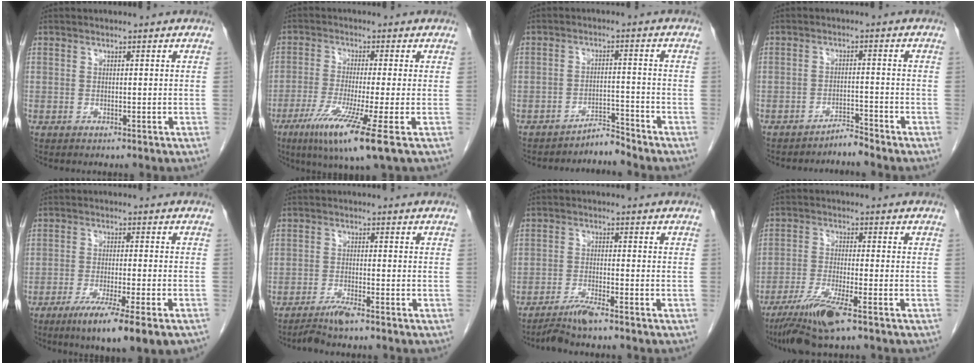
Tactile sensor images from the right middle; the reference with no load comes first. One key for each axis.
{"total": 10.7, "fx": -5.4, "fy": -0.9, "fz": 9.2, "tx": -0.174, "ty": -0.039, "tz": -0.094}
{"total": 3.1, "fx": -3.0, "fy": -0.3, "fz": -0.4, "tx": 0.019, "ty": -0.005, "tz": -0.049}
{"total": 2.3, "fx": -2.3, "fy": -0.4, "fz": -0.1, "tx": 0.013, "ty": -0.008, "tz": -0.038}
{"total": 11.3, "fx": -7.3, "fy": 0.0, "fz": 8.6, "tx": -0.129, "ty": -0.029, "tz": -0.107}
{"total": 3.1, "fx": -2.6, "fy": -0.4, "fz": 1.6, "tx": -0.034, "ty": -0.008, "tz": -0.053}
{"total": 3.9, "fx": -3.3, "fy": -0.5, "fz": 2.0, "tx": -0.040, "ty": -0.013, "tz": -0.066}
{"total": 8.2, "fx": -5.4, "fy": 0.2, "fz": 6.2, "tx": -0.123, "ty": -0.025, "tz": -0.102}